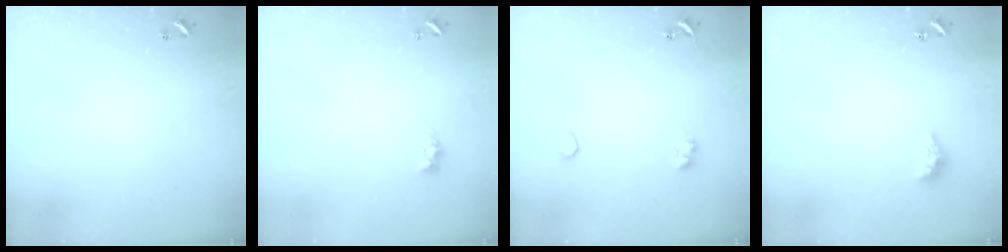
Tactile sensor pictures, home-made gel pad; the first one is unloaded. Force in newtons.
{"total": 2.7, "press": 2.6, "slide": 0.6}
{"total": 2.1, "press": 1.9, "slide": 1.0}
{"total": 4.0, "press": 4.0, "slide": 0.7}